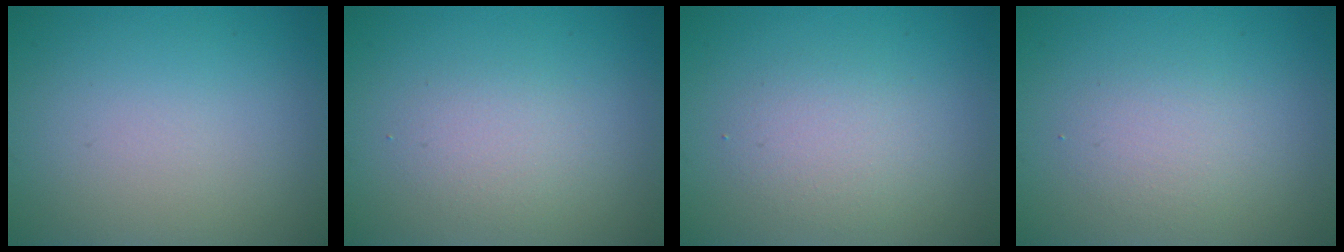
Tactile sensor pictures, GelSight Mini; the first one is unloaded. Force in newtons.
{"total": 1.8, "press": 1.8, "slide": 0.0}
{"total": 2.4, "press": 2.4, "slide": 0.1}
{"total": 1.9, "press": 1.9, "slide": 0.1}